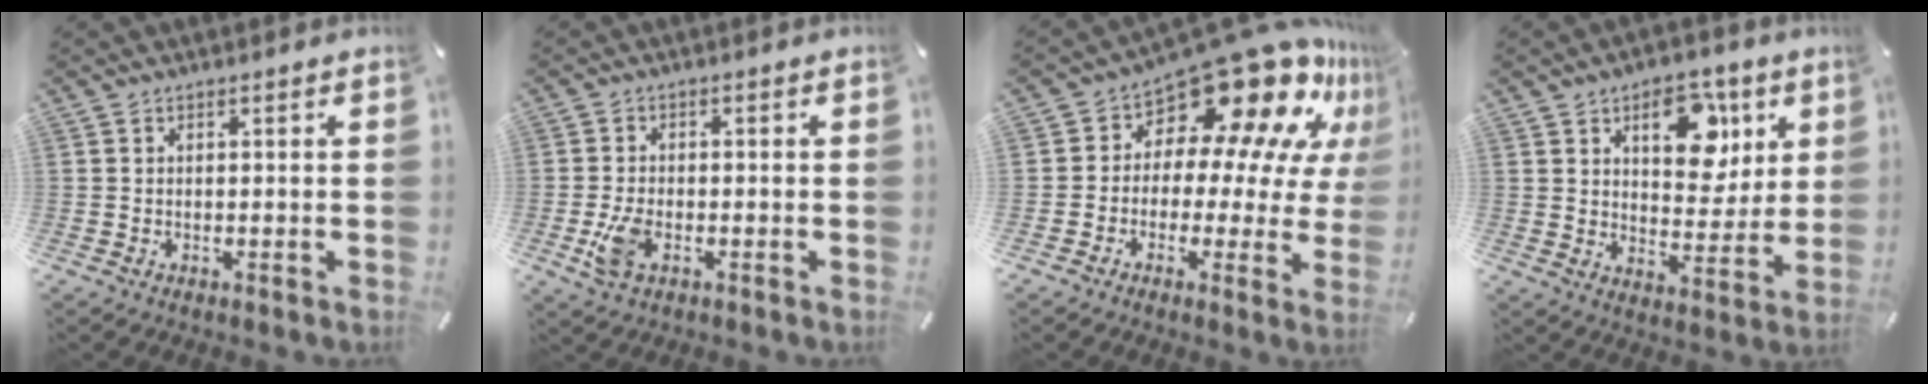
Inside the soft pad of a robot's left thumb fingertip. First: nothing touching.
{"total": 5.9, "force": [-1.8, 3.4, 4.5], "torque": [-0.106, 0.000, -0.036]}
{"total": 19.3, "force": [13.6, 8.5, 10.8], "torque": [-0.165, -0.116, 0.229]}
{"total": 14.0, "force": [6.4, 8.7, 9.0], "torque": [-0.099, -0.024, 0.103]}